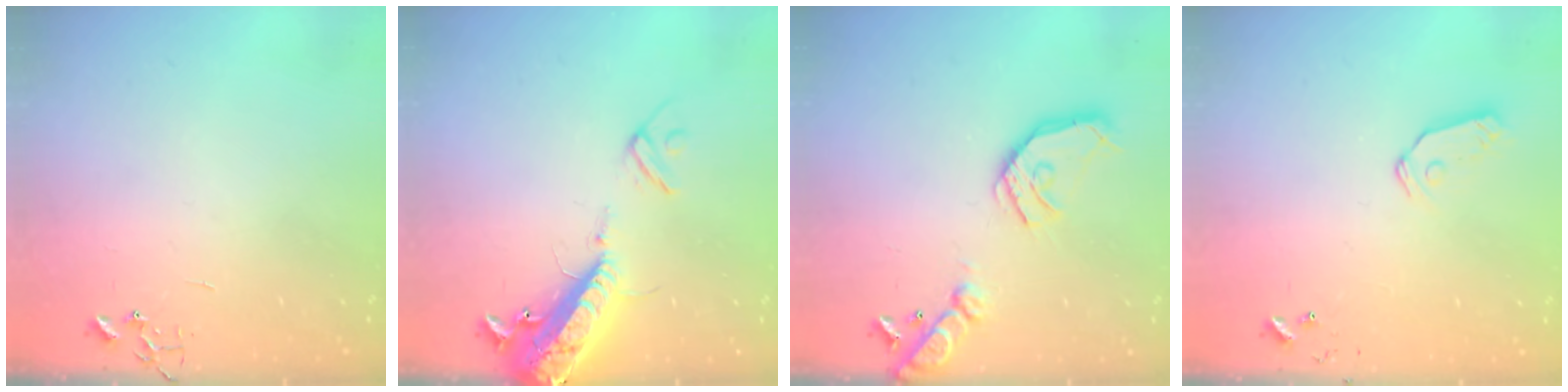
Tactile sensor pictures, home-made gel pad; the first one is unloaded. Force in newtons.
{"total": 16.4, "press": 16.1, "slide": 3.1}
{"total": 17.3, "press": 17.0, "slide": 2.8}
{"total": 7.2, "press": 7.2, "slide": 0.3}